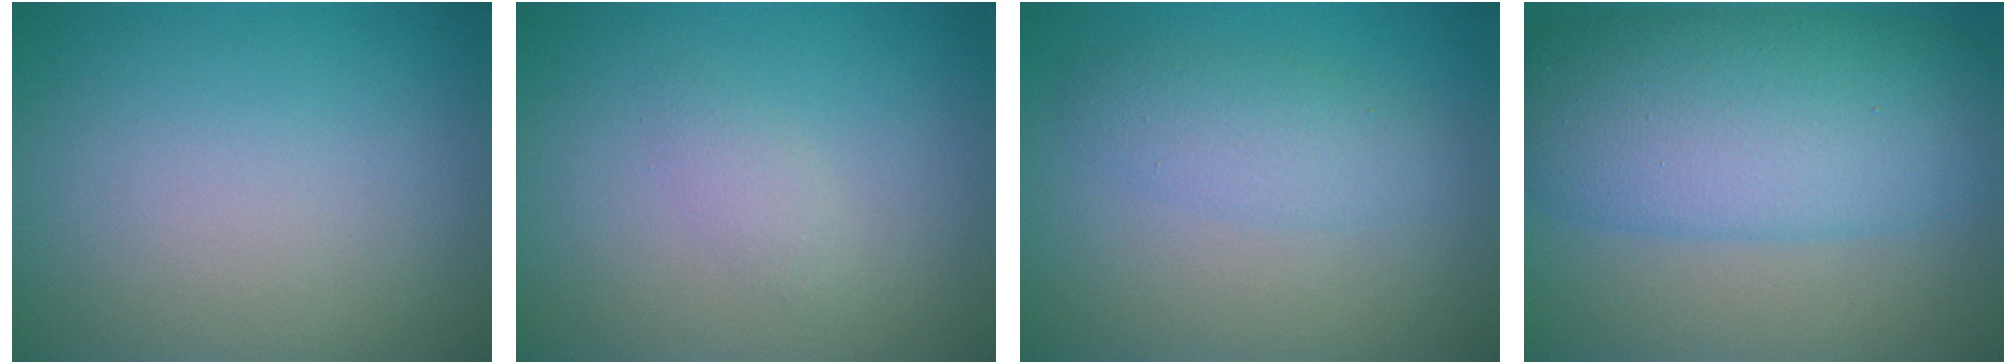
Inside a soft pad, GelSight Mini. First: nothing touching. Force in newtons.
{"total": 1.2, "press": 1.2, "slide": 0.1}
{"total": 2.7, "press": 2.7, "slide": 0.0}
{"total": 10.6, "press": 10.6, "slide": 0.1}